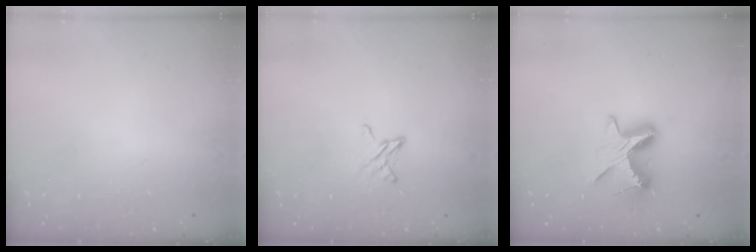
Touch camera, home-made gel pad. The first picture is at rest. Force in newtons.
{"total": 3.3, "press": 3.3, "slide": 0.2}
{"total": 9.4, "press": 9.4, "slide": 0.3}